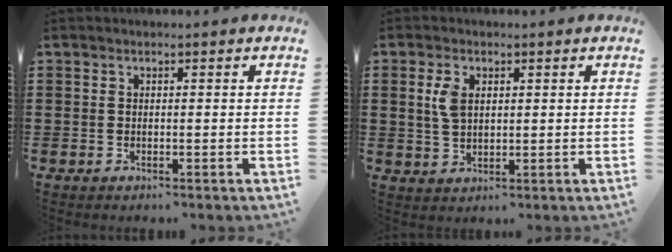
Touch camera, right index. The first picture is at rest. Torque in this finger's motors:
{"motor_torque": [0.10, -0.06, 0.13, 0.09]}